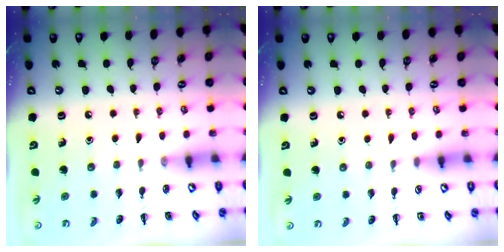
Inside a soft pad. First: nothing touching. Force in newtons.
{"total": 3.0, "press": 2.8, "slide": 1.0}